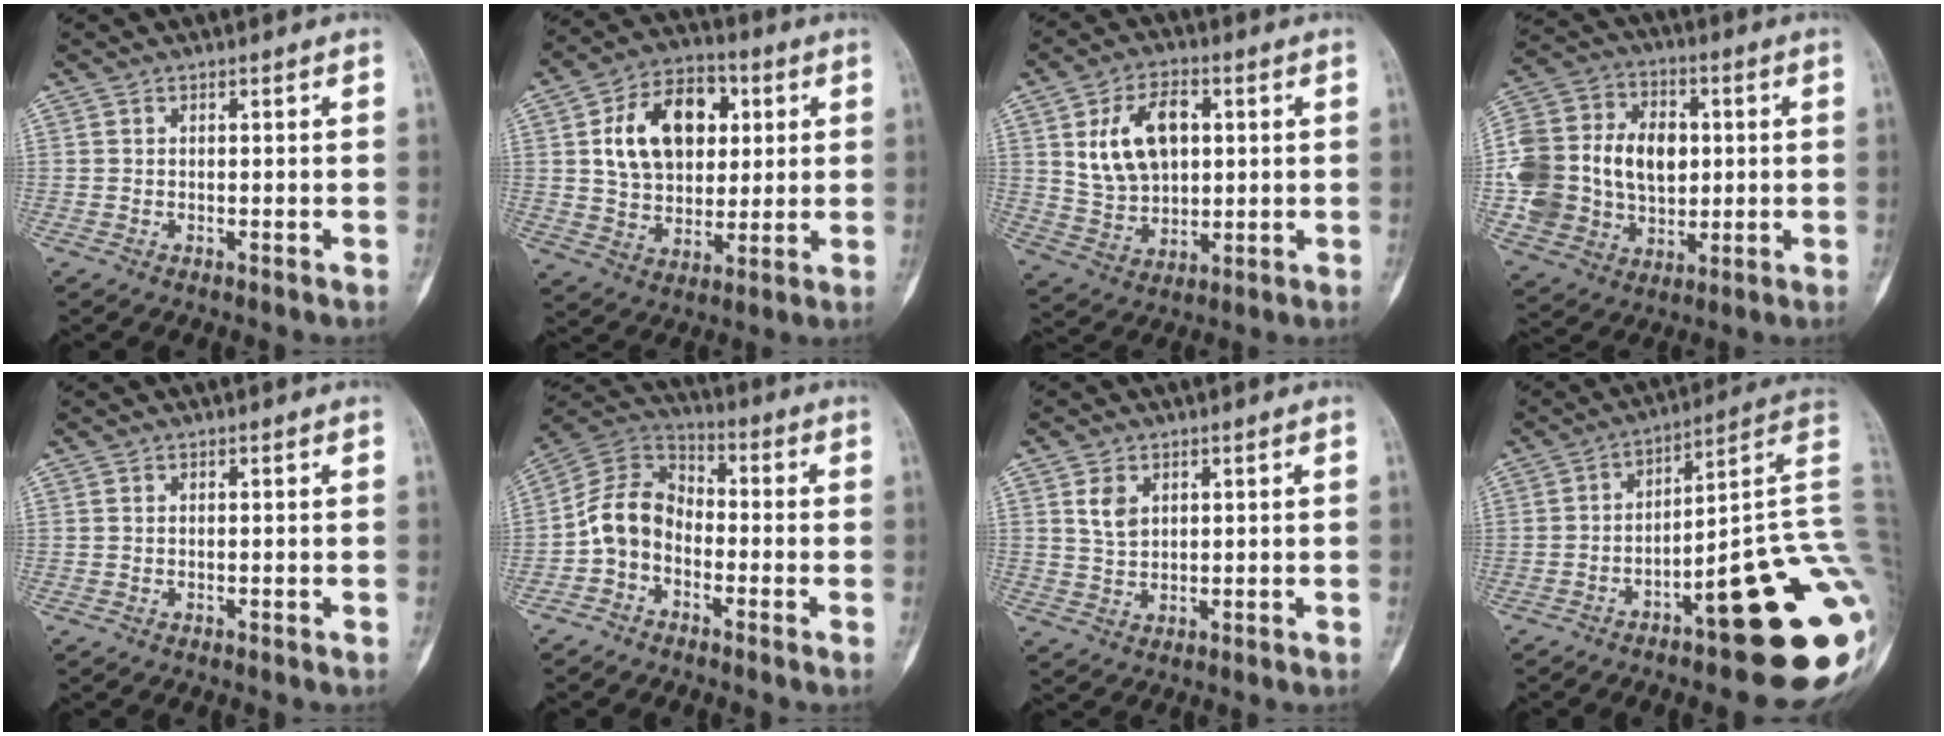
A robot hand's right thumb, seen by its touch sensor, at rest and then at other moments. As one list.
[{"total": 16.6, "force": [4.0, 11.4, 11.3], "torque": [-0.153, 0.002, 0.068]}, {"total": 12.7, "force": [3.1, 8.3, 9.1], "torque": [-0.136, -0.004, 0.064]}, {"total": 23.0, "force": [0.5, 17.4, 15.1], "torque": [-0.292, 0.024, 0.024]}, {"total": 0.0}, {"total": 9.8, "force": [-3.0, 7.2, 5.9], "torque": [-0.101, 0.049, -0.075]}, {"total": 3.8, "force": [1.5, 2.7, 2.2], "torque": [-0.033, -0.007, 0.033]}, {"total": 23.4, "force": [-7.0, 5.3, 21.7], "torque": [-0.220, 0.048, -0.087]}]